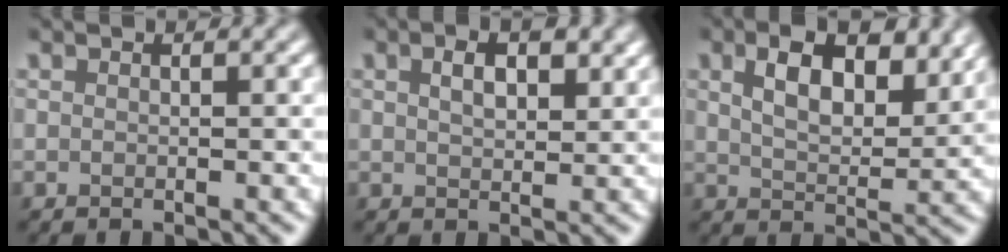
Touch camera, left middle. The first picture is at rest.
{"total": 3.0, "force": [1.3, 1.5, 2.3], "torque": [-0.040, 0.005, 0.024]}
{"total": 6.5, "force": [3.0, 3.3, 4.8], "torque": [-0.085, -0.001, 0.046]}